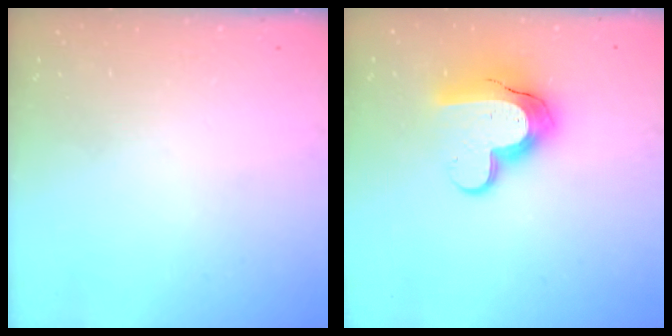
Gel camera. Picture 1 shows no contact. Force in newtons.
{"total": 15.4, "press": 15.3, "slide": 1.1}